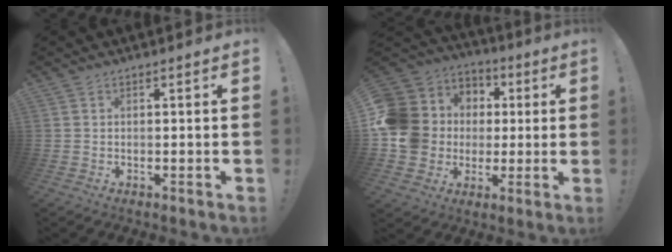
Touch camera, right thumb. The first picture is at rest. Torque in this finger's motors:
{"motor_torque": [2.34, 1.75, 1.27, -0.29, 0.18]}